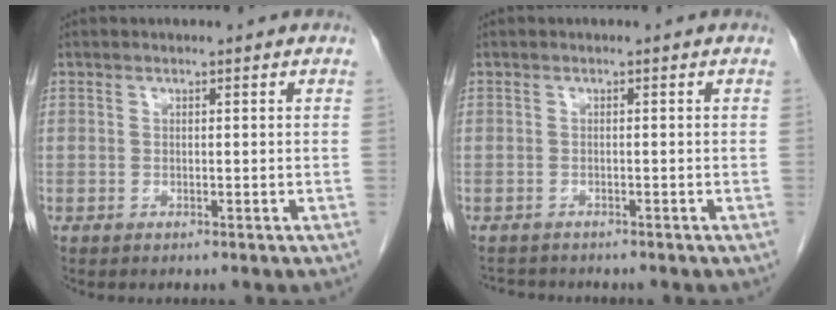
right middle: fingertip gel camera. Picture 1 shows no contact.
{"total": 2.7, "force": [-2.6, 0.8, 0.3], "torque": [-0.004, -0.007, -0.039]}